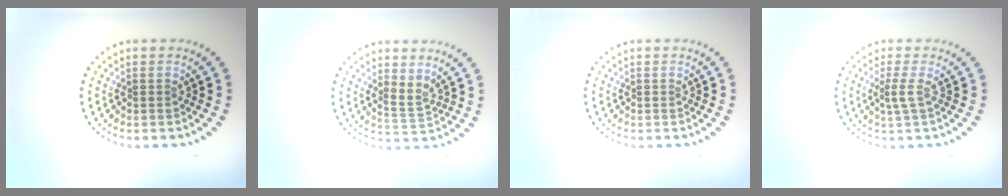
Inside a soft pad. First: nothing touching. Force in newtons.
{"total": 1.7, "press": 1.2, "slide": 1.2}
{"total": 0.0}
{"total": 1.3, "press": 0.9, "slide": 0.9}